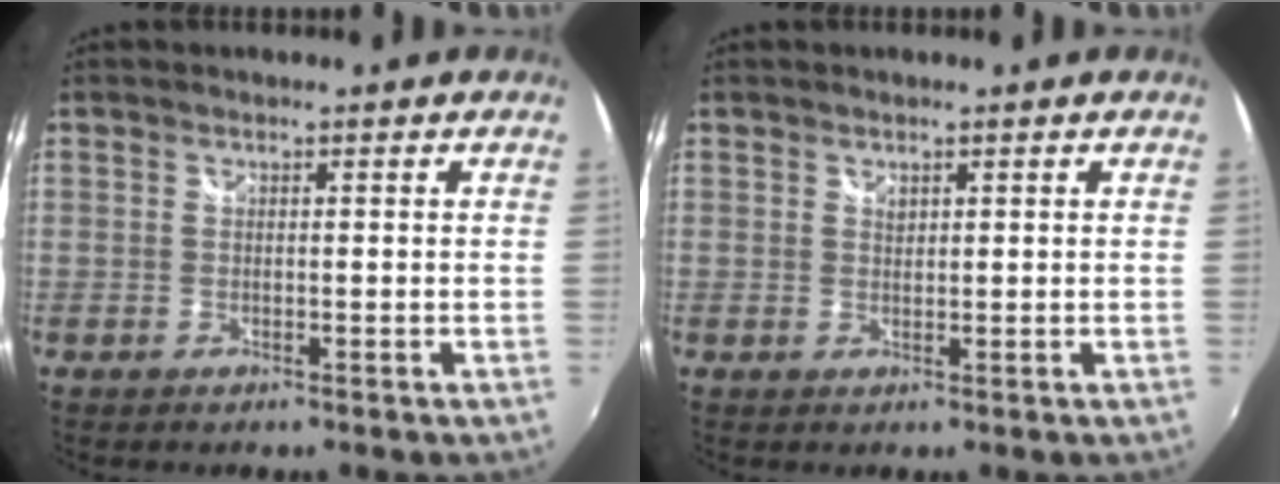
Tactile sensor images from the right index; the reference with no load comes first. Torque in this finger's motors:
{"motor_torque": [0.17, 0.10, 0.11, 0.01]}